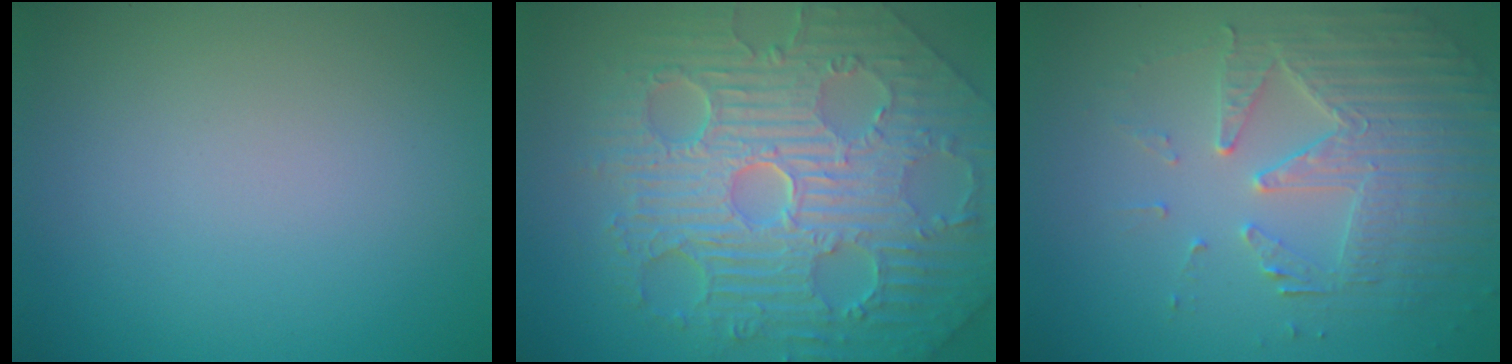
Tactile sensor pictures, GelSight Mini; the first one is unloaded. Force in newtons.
{"total": 11.5, "press": 7.5, "slide": 8.8}
{"total": 4.6, "press": 4.2, "slide": 1.9}